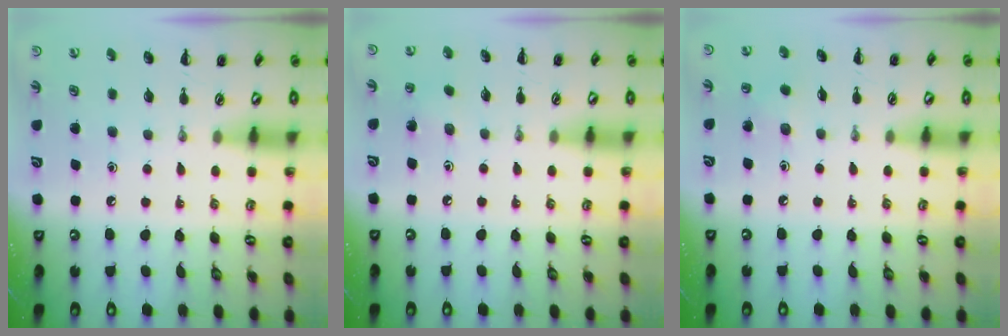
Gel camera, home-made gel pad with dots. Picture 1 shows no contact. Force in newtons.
{"total": 5.8, "press": 5.6, "slide": 1.6}
{"total": 3.8, "press": 3.6, "slide": 1.0}